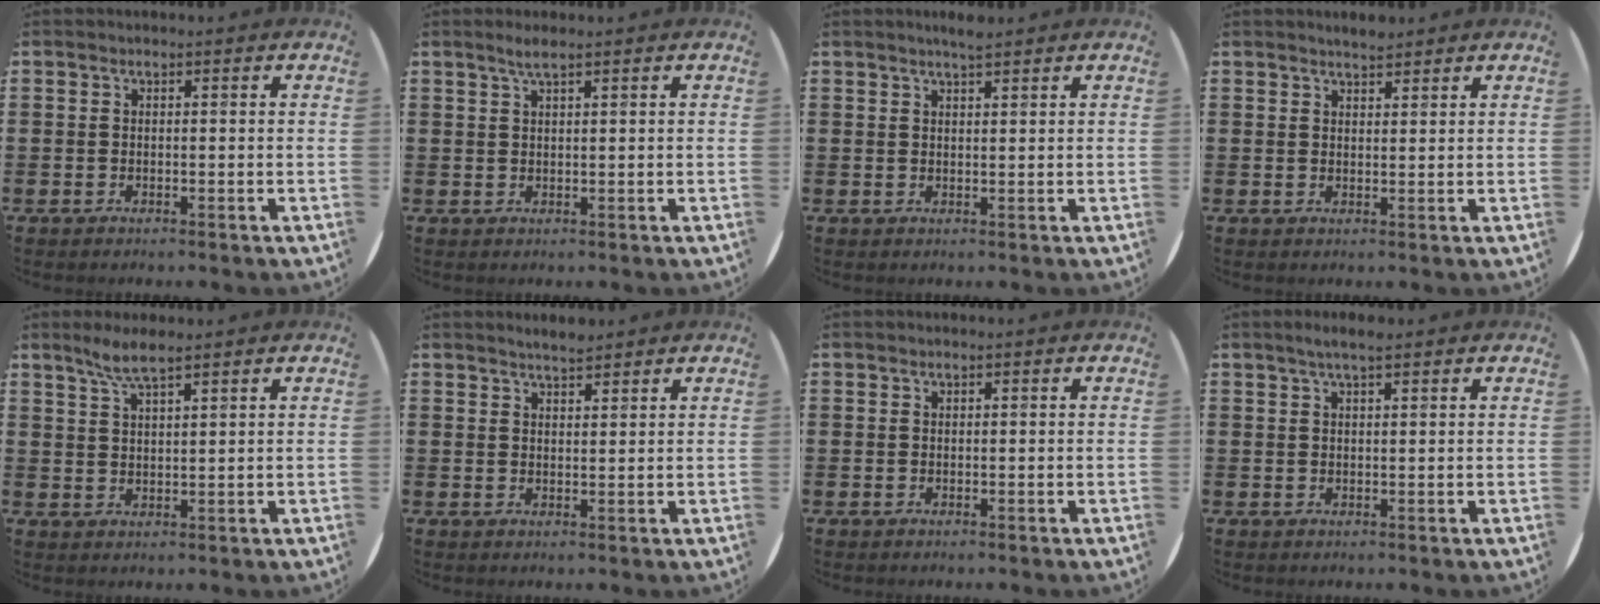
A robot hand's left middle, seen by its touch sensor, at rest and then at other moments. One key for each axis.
{"total": 1.9, "fx": 1.4, "fy": 0.1, "fz": 1.3, "tx": -0.025, "ty": 0.003, "tz": 0.024}
{"total": 2.0, "fx": 1.9, "fy": 0.0, "fz": 0.6, "tx": -0.012, "ty": 0.002, "tz": 0.035}
{"total": 1.8, "fx": 1.8, "fy": 0.2, "fz": 0.0, "tx": -0.002, "ty": 0.003, "tz": 0.034}
{"total": 3.8, "fx": 3.1, "fy": 0.3, "fz": 2.2, "tx": -0.048, "ty": 0.004, "tz": 0.054}
{"total": 2.3, "fx": 2.3, "fy": 0.1, "fz": 0.2, "tx": -0.007, "ty": 0.000, "tz": 0.043}
{"total": 0.0}
{"total": 2.6, "fx": 2.0, "fy": 0.3, "fz": 1.6, "tx": -0.024, "ty": 0.003, "tz": 0.032}